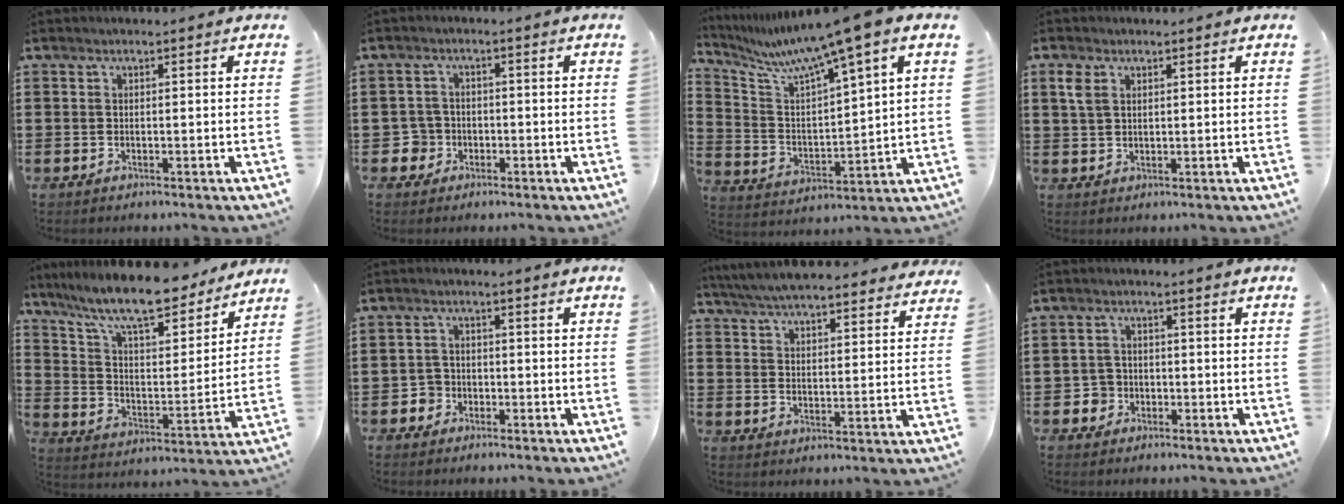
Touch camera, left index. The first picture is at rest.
{"total": 3.2, "force": [-1.3, 2.9, 0.6], "torque": [-0.030, -0.001, -0.031]}
{"total": 8.4, "force": [6.5, -0.9, 5.3], "torque": [-0.131, -0.048, 0.096]}
{"total": 2.7, "force": [1.3, 1.8, 1.6], "torque": [-0.040, 0.007, 0.024]}
{"total": 11.7, "force": [10.2, 1.4, 5.4], "torque": [-0.138, -0.064, 0.176]}
{"total": 2.4, "force": [-1.5, 1.9, 0.3], "torque": [-0.015, 0.004, -0.034]}
{"total": 5.9, "force": [5.8, 0.0, 1.3], "torque": [-0.048, -0.029, 0.103]}
{"total": 2.8, "force": [-1.3, 2.4, 0.6], "torque": [-0.027, 0.000, -0.031]}